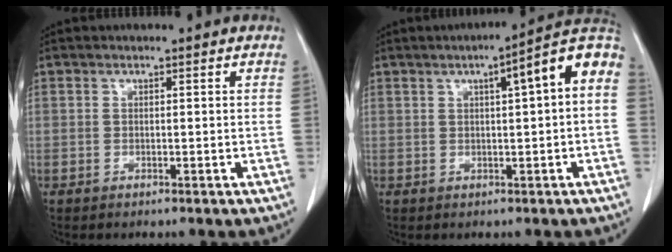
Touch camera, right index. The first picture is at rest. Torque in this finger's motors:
{"motor_torque": [0.92, -0.04, 0.45, 0.04]}